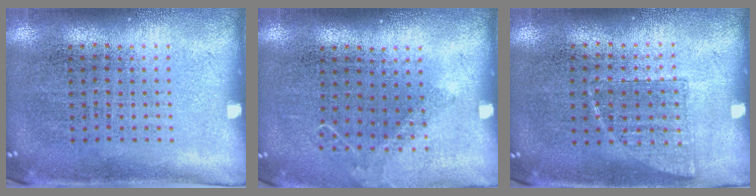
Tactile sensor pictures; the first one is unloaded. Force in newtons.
{"total": 0.8, "press": 0.8, "slide": 0.1}
{"total": 0.6, "press": 0.6, "slide": 0.3}